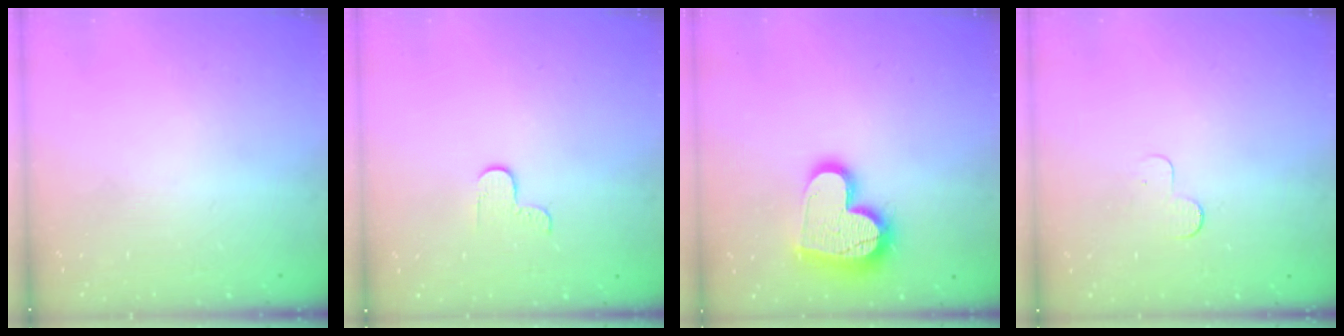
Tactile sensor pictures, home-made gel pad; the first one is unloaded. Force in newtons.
{"total": 2.7, "press": 2.6, "slide": 0.4}
{"total": 16.6, "press": 16.5, "slide": 1.6}
{"total": 2.9, "press": 2.9, "slide": 0.3}